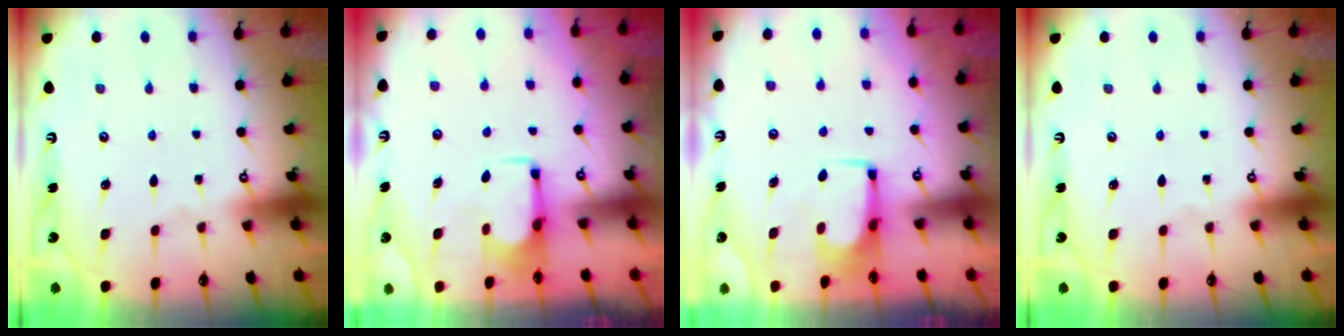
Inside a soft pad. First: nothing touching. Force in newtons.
{"total": 1.8, "press": 1.6, "slide": 0.7}
{"total": 1.6, "press": 1.5, "slide": 0.3}
{"total": 0.0}